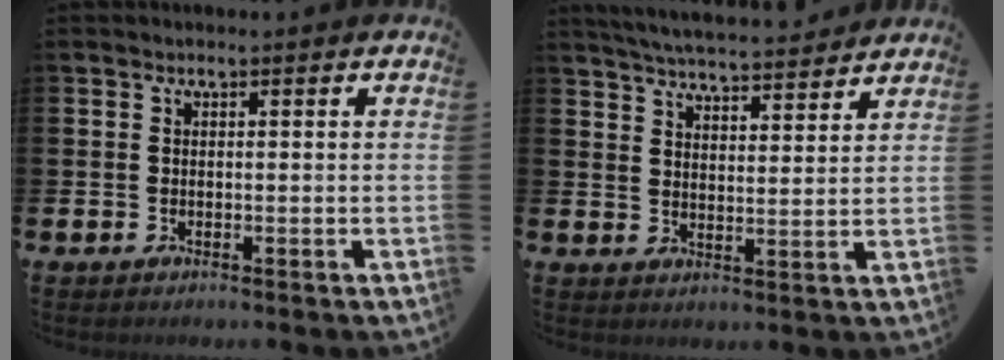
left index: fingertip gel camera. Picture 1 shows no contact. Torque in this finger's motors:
{"motor_torque": [0.94, -1.20, 0.68, 0.21]}